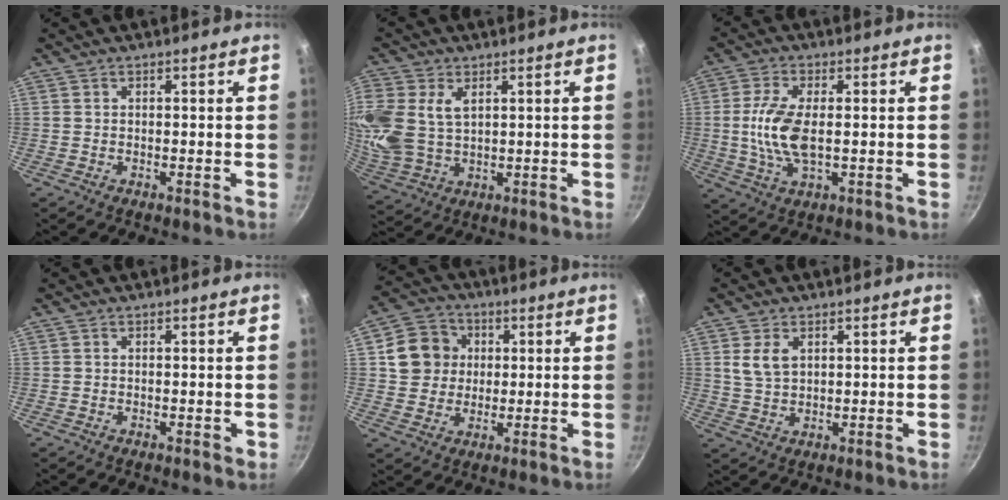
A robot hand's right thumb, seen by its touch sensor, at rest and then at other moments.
{"total": 12.7, "force": [4.0, 8.8, 8.2], "torque": [-0.199, 0.003, 0.092]}
{"total": 9.6, "force": [0.0, 4.4, 8.5], "torque": [-0.180, 0.000, -0.002]}
{"total": 0.6, "force": [-0.1, 0.4, 0.4], "torque": [-0.001, 0.001, 0.000]}
{"total": 9.6, "force": [2.0, 8.6, 3.7], "torque": [-0.034, 0.014, 0.028]}
{"total": 4.8, "force": [1.8, 3.0, 3.3], "torque": [-0.060, -0.005, 0.037]}